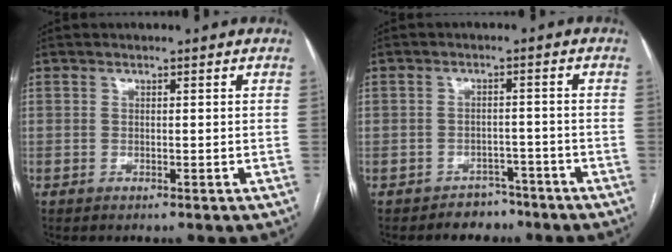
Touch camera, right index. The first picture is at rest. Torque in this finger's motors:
{"motor_torque": [-0.72, -0.37, -0.29, -0.10]}